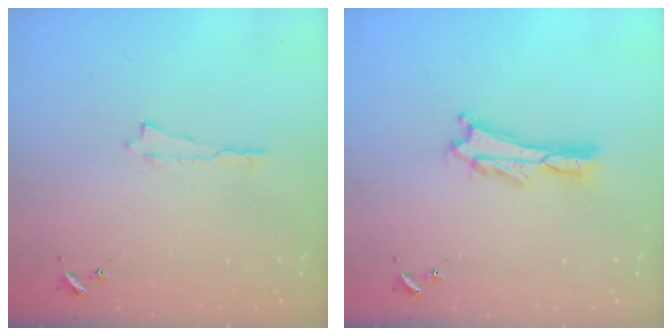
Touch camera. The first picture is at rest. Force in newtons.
{"total": 2.0, "press": 2.0, "slide": 0.3}